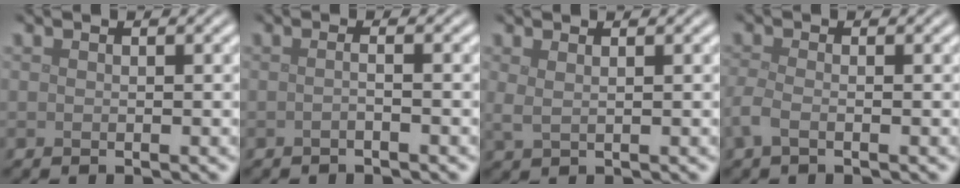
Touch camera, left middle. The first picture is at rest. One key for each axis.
{"total": 1.1, "fx": -0.4, "fy": 0.4, "fz": 1.0, "tx": -0.012, "ty": -0.004, "tz": -0.013}
{"total": 1.2, "fx": 0.7, "fy": 0.5, "fz": 0.9, "tx": -0.017, "ty": -0.002, "tz": 0.014}
{"total": 1.9, "fx": -0.9, "fy": 0.7, "fz": 1.5, "tx": -0.041, "ty": -0.003, "tz": -0.027}